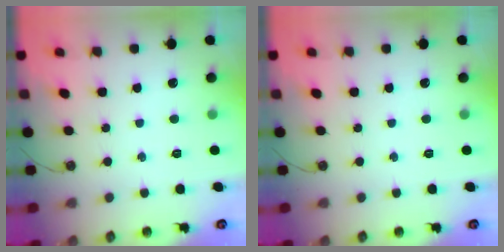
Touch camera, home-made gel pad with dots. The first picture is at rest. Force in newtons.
{"total": 0.0}